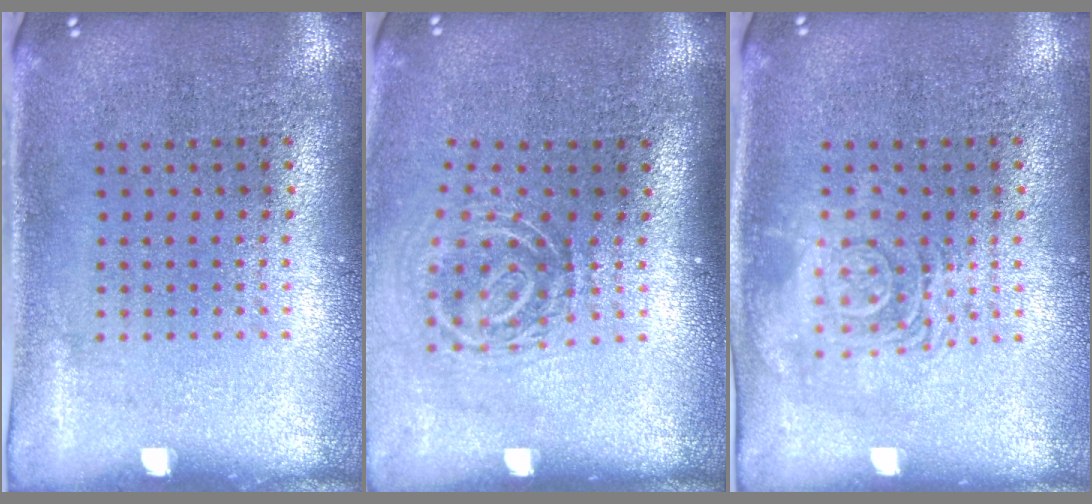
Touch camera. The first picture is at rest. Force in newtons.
{"total": 1.9, "press": 1.2, "slide": 1.5}
{"total": 2.8, "press": 2.8, "slide": 0.4}